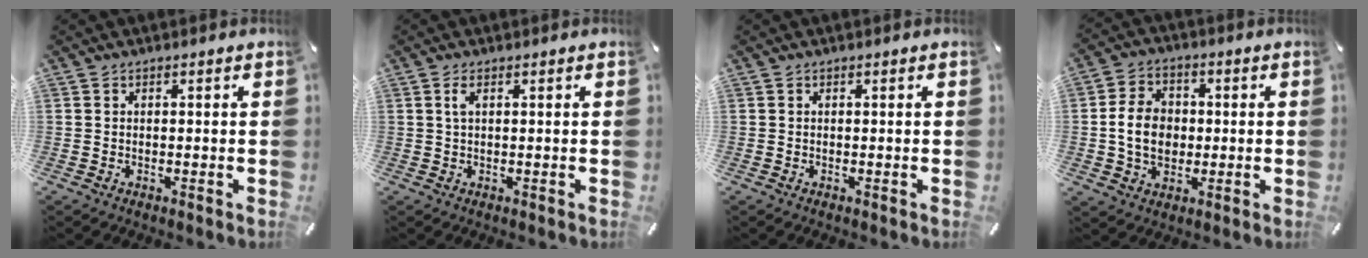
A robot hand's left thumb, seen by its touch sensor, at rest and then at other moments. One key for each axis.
{"total": 1.7, "fx": 0.5, "fy": 0.3, "fz": 1.6, "tx": -0.035, "ty": 0.002, "tz": 0.008}
{"total": 0.0}
{"total": 9.1, "fx": -0.2, "fy": 7.4, "fz": 5.2, "tx": -0.111, "ty": 0.010, "tz": -0.003}